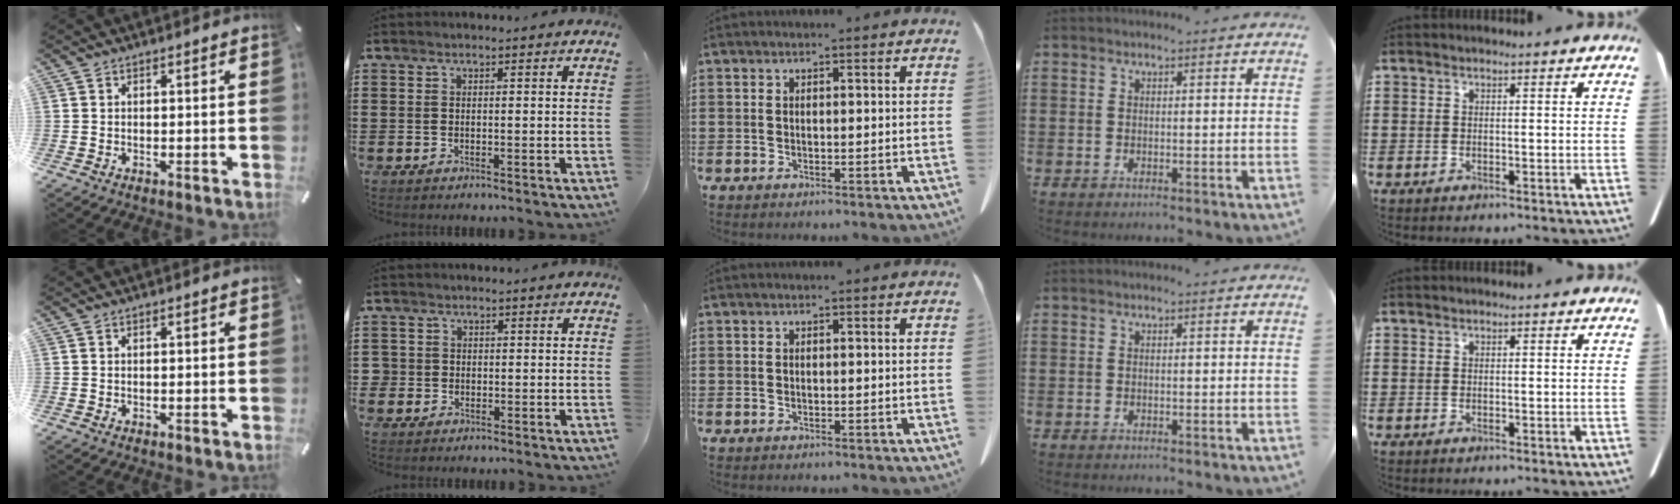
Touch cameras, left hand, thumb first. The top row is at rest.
{"index": {"total": 1.4, "force": [-0.2, 1.4, 0.2], "torque": [-0.011, 0.005, -0.007]}}